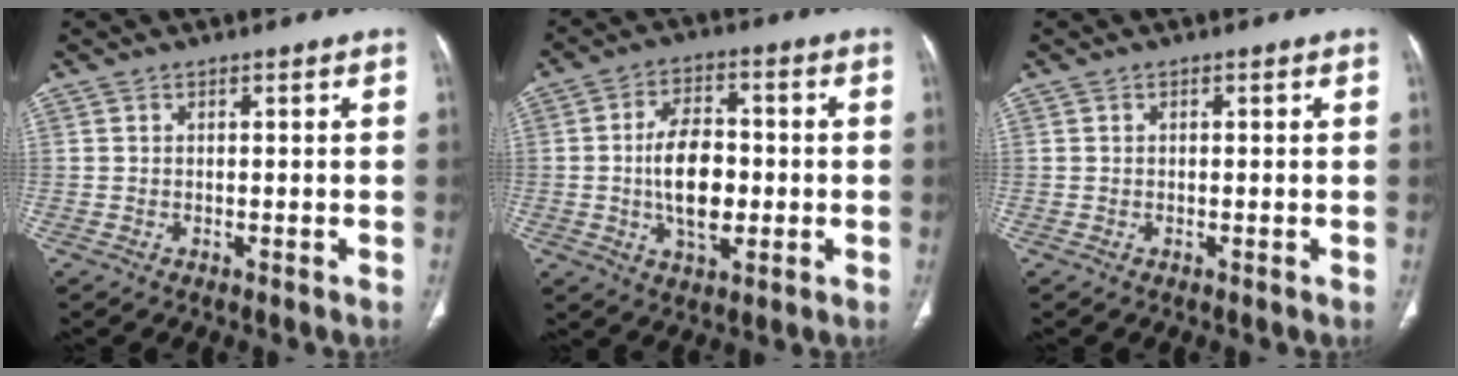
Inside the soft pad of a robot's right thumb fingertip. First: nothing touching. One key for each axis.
{"total": 11.4, "fx": -1.1, "fy": 6.5, "fz": 9.2, "tx": -0.140, "ty": 0.011, "tz": -0.020}
{"total": 0.0}